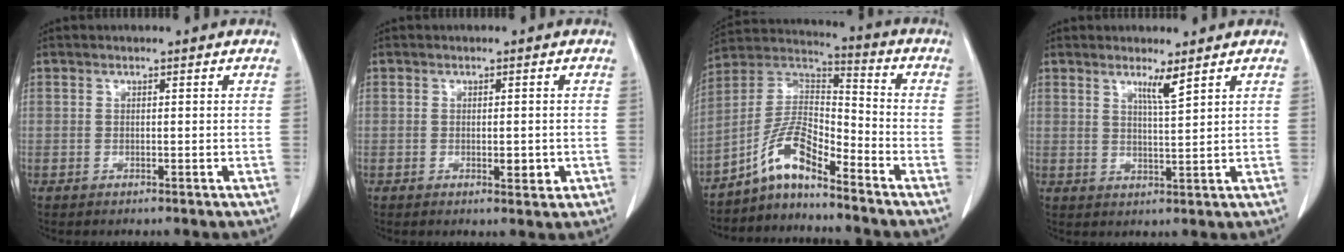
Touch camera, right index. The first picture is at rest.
{"total": 2.3, "force": [-0.5, 0.9, 2.1], "torque": [-0.032, -0.003, -0.003]}
{"total": 9.0, "force": [-6.8, 1.7, 5.7], "torque": [-0.125, 0.024, -0.132]}
{"total": 3.1, "force": [2.1, -0.4, 2.2], "torque": [-0.039, -0.010, 0.040]}